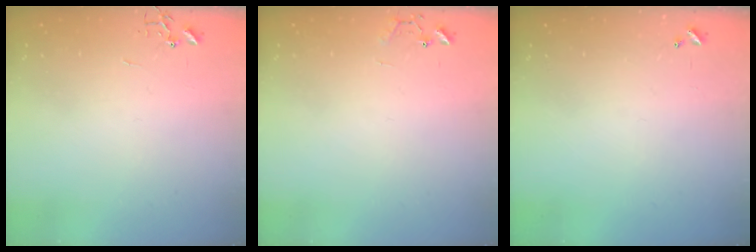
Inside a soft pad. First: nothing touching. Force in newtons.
{"total": 7.4, "press": 7.4, "slide": 0.6}
{"total": 0.0}